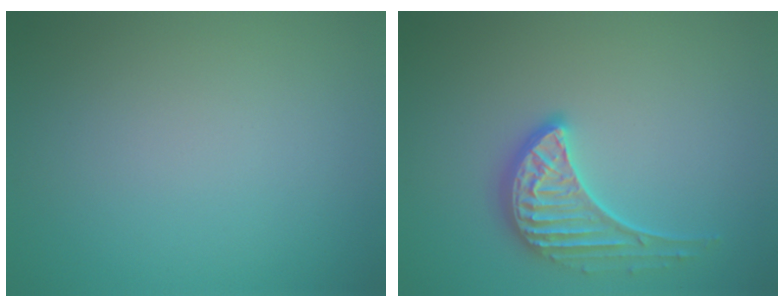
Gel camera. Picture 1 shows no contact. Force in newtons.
{"total": 3.5, "press": 3.1, "slide": 1.5}